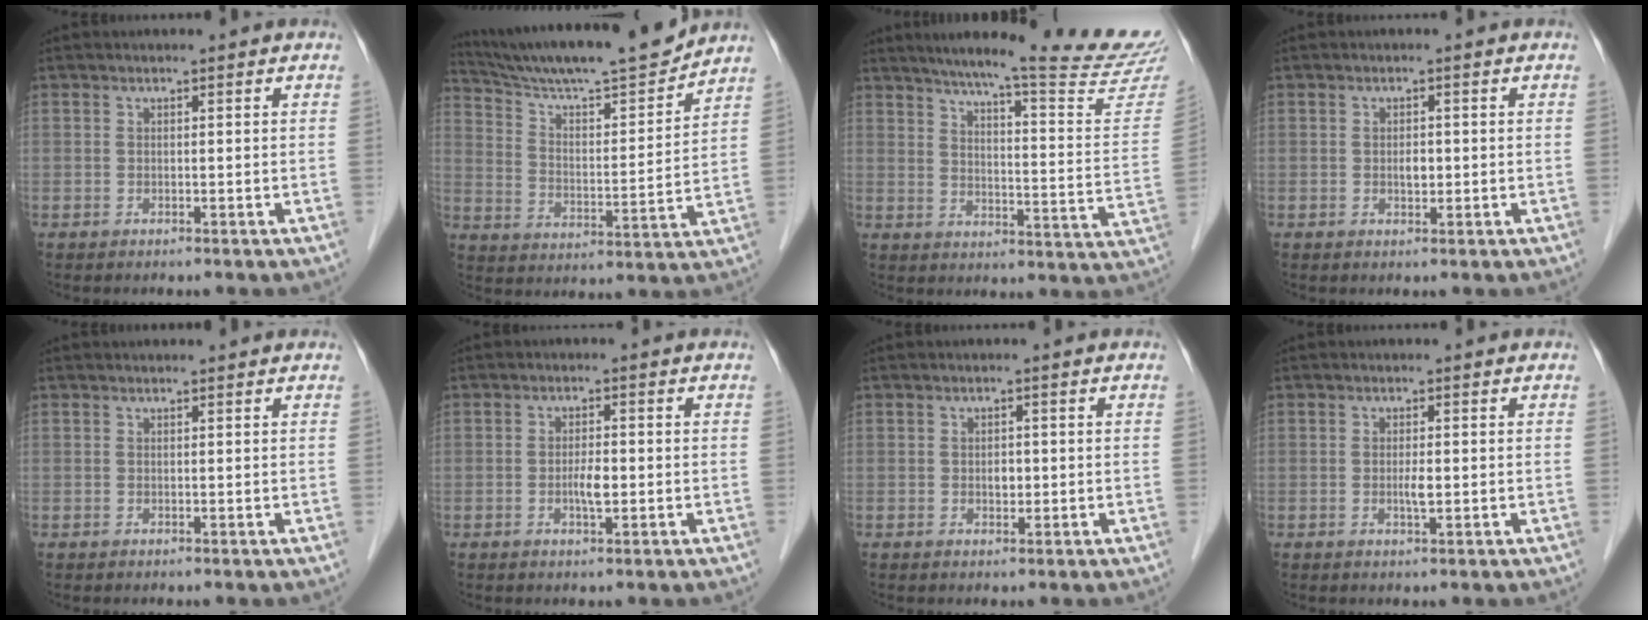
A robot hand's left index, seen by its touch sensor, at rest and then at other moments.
{"total": 17.7, "force": [16.4, 0.5, 6.7], "torque": [-0.121, -0.007, 0.262]}
{"total": 24.2, "force": [21.8, -0.4, 10.5], "torque": [-0.148, -0.088, 0.270]}
{"total": 1.5, "force": [-0.1, 0.9, 1.2], "torque": [-0.022, 0.000, 0.000]}
{"total": 1.9, "force": [1.9, 0.2, 0.4], "torque": [-0.010, 0.018, 0.024]}
{"total": 2.6, "force": [-0.5, 0.6, 2.4], "torque": [-0.047, 0.001, -0.008]}
{"total": 1.4, "force": [-0.1, 0.9, 1.0], "torque": [-0.017, 0.001, 0.001]}
{"total": 1.6, "force": [-0.1, 0.3, 1.6], "torque": [-0.031, -0.002, -0.001]}